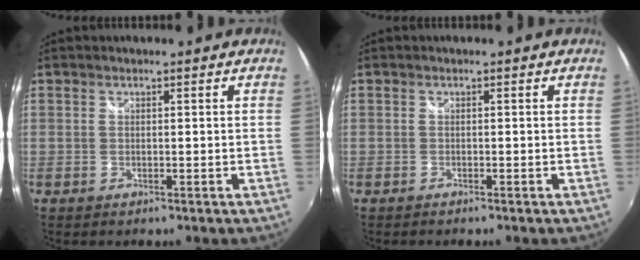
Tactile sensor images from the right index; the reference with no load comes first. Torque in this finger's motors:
{"motor_torque": [0.16, -0.06, 0.05, 0.01]}